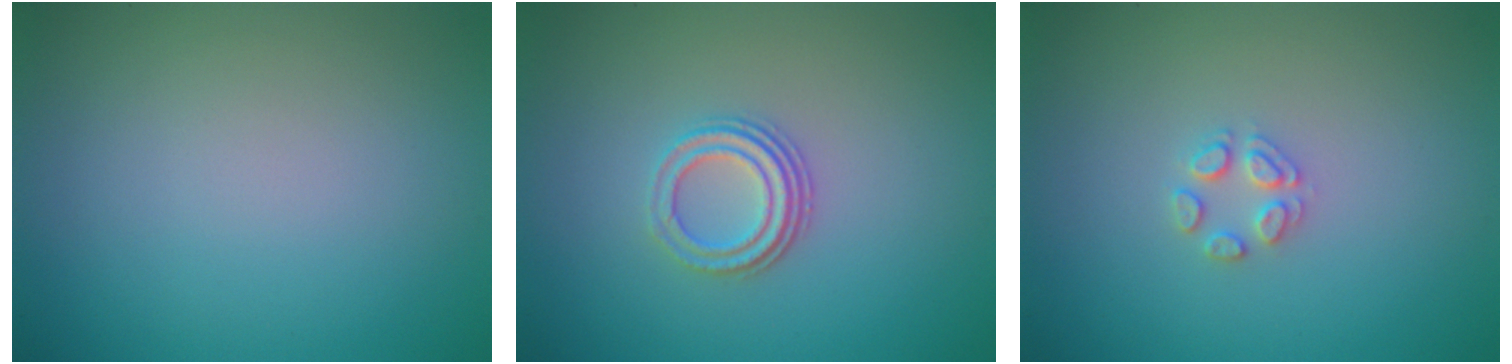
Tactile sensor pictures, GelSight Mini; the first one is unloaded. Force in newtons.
{"total": 3.0, "press": 2.3, "slide": 1.9}
{"total": 1.7, "press": 1.6, "slide": 0.2}